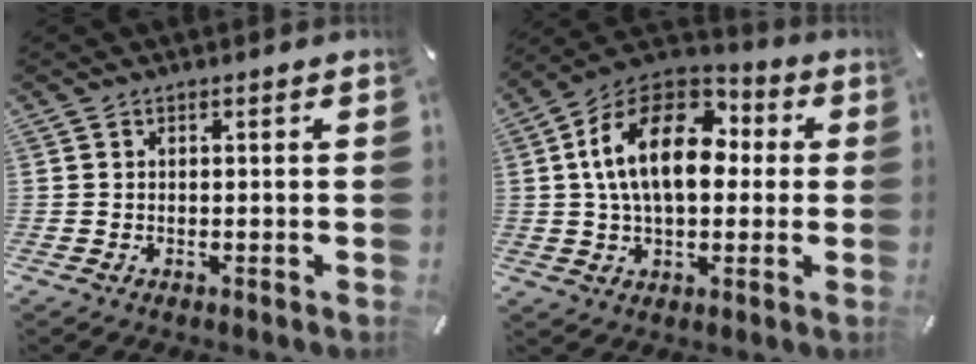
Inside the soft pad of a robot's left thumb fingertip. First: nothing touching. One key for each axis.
{"total": 18.0, "fx": 2.8, "fy": 11.3, "fz": 13.7, "tx": -0.272, "ty": 0.003, "tz": 0.043}